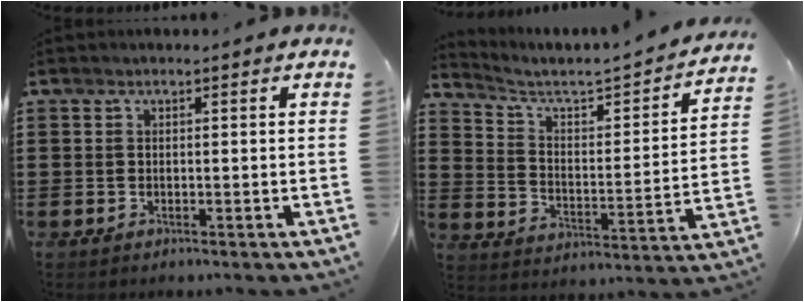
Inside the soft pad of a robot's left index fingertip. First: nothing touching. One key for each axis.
{"total": 3.2, "fx": 2.6, "fy": 0.9, "fz": 1.6, "tx": -0.053, "ty": -0.027, "tz": 0.029}